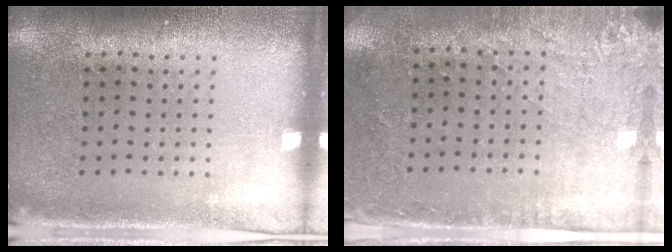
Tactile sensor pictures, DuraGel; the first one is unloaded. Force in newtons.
{"total": 2.8, "press": 2.3, "slide": 1.6}